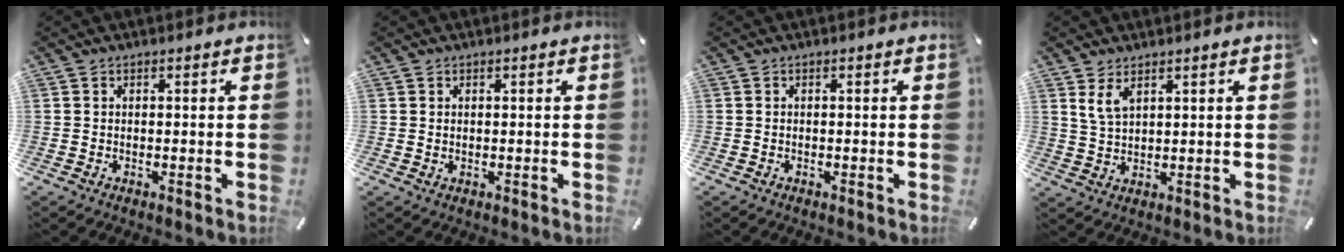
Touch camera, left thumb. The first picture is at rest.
{"total": 0.6, "force": [0.4, 0.2, 0.3], "torque": [-0.005, -0.001, 0.008]}
{"total": 0.0}
{"total": 4.6, "force": [2.9, 2.1, 2.9], "torque": [-0.071, -0.005, 0.052]}